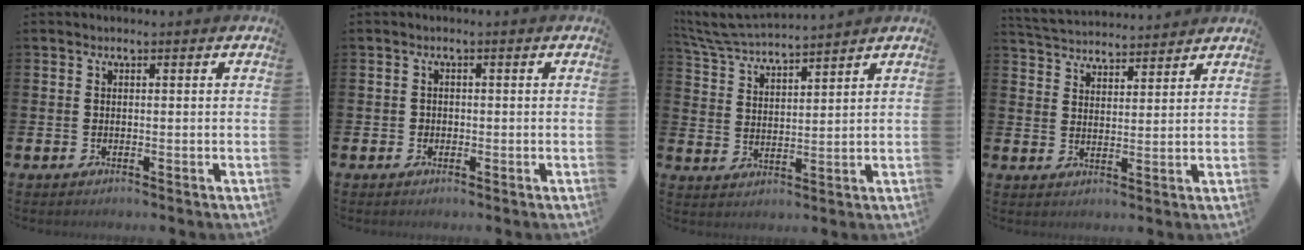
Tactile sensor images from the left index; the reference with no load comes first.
{"total": 0.9, "force": [-0.2, 0.8, 0.1], "torque": [-0.002, 0.005, -0.006]}
{"total": 5.9, "force": [5.8, 0.1, 0.9], "torque": [-0.043, -0.033, 0.103]}
{"total": 4.4, "force": [4.4, 0.6, -0.1], "torque": [-0.018, -0.025, 0.079]}